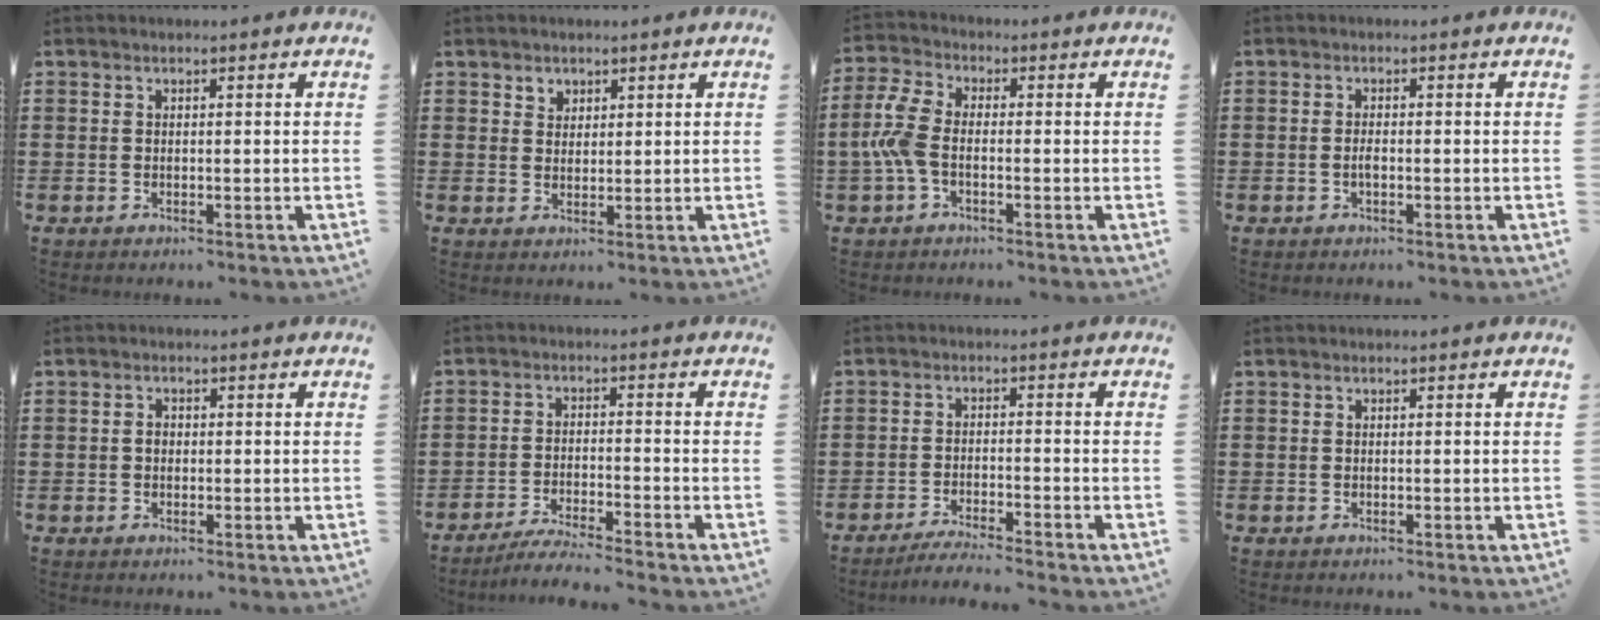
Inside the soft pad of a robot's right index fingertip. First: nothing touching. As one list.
[{"total": 1.9, "force": [1.4, 1.3, 0.0], "torque": [-0.007, 0.005, 0.027]}, {"total": 6.2, "force": [-1.2, 3.2, 5.1], "torque": [-0.141, -0.007, -0.033]}, {"total": 1.4, "force": [-0.4, 0.4, 1.3], "torque": [-0.026, -0.002, -0.007]}, {"total": 1.2, "force": [-0.1, 0.9, 0.8], "torque": [-0.018, 0.004, -0.002]}, {"total": 4.2, "force": [-4.1, -0.5, 1.0], "torque": [-0.026, -0.008, -0.083]}, {"total": 3.4, "force": [-3.3, -0.5, 0.7], "torque": [-0.013, -0.005, -0.066]}, {"total": 0.0}]